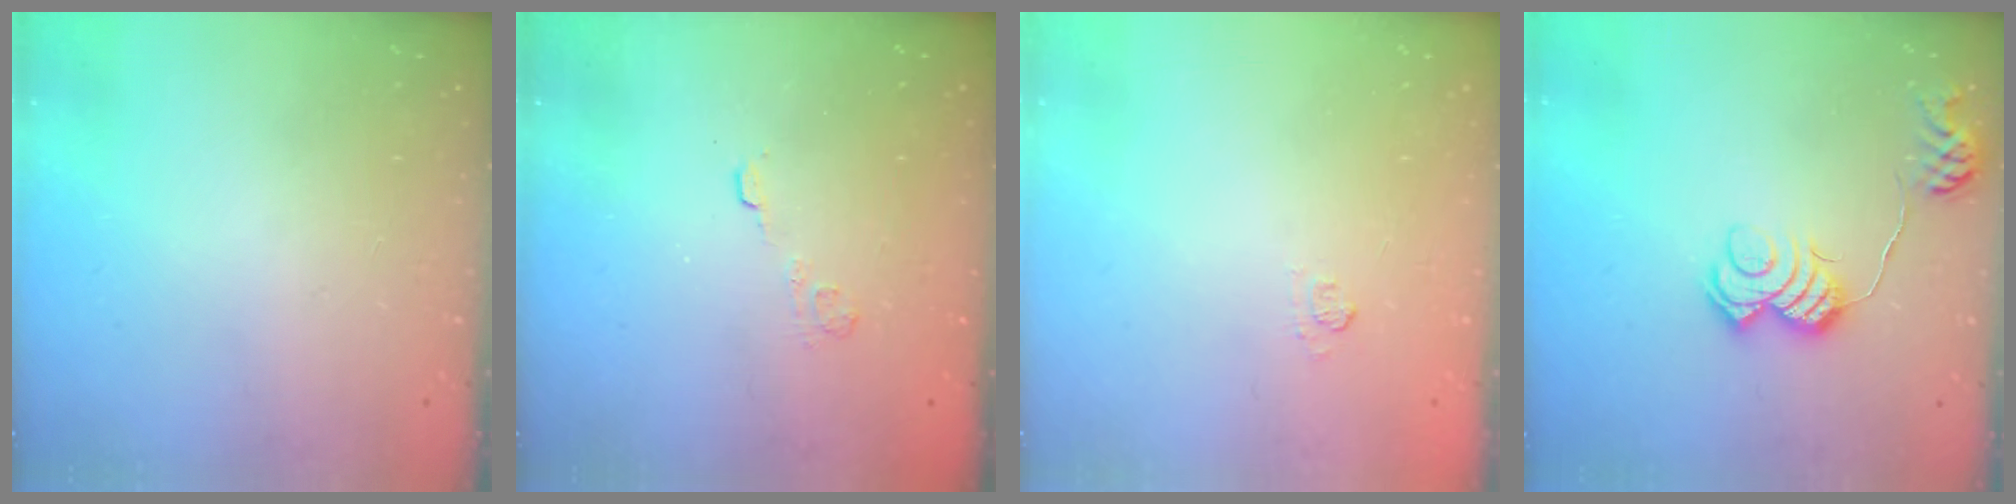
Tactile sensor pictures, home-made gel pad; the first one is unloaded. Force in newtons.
{"total": 2.7, "press": 2.3, "slide": 1.4}
{"total": 5.2, "press": 5.1, "slide": 1.2}
{"total": 11.4, "press": 11.4, "slide": 0.5}